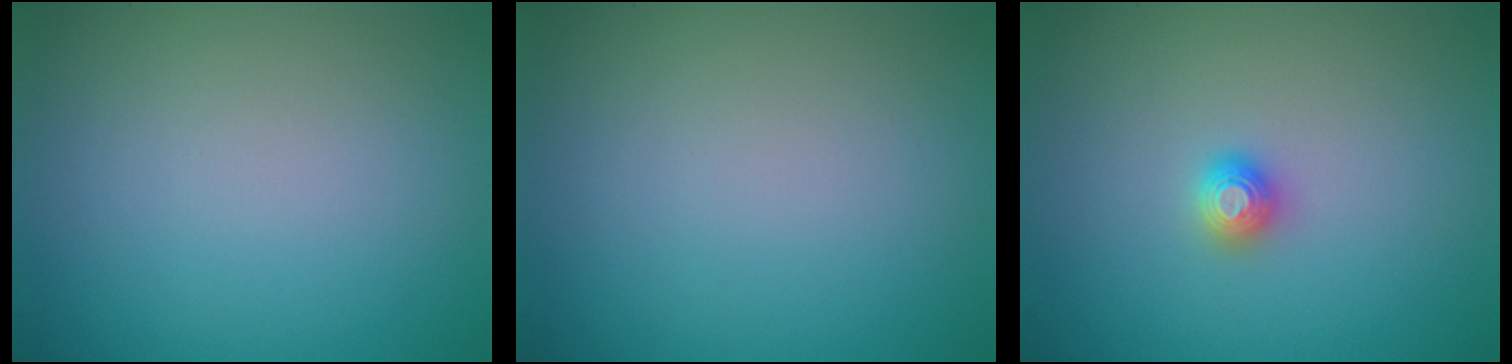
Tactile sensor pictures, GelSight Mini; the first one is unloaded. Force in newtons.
{"total": 0.0}
{"total": 1.2, "press": 1.2, "slide": 0.2}